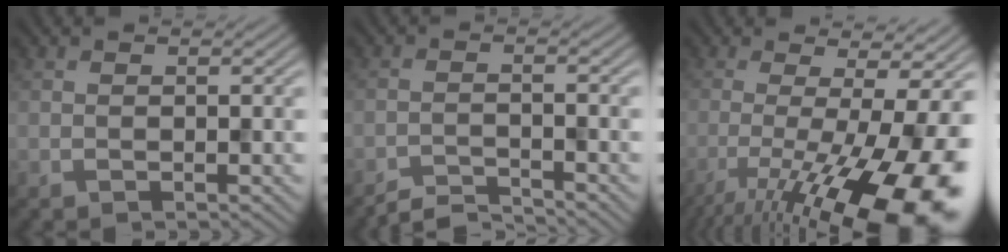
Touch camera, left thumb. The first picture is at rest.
{"total": 3.3, "force": [-3.2, 0.3, 0.8], "torque": [-0.005, 0.001, -0.067]}
{"total": 18.5, "force": [-7.5, 4.9, 16.2], "torque": [-0.242, -0.023, -0.110]}